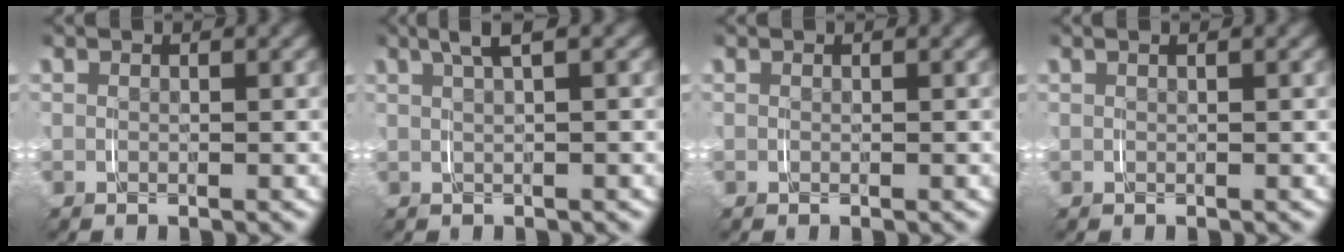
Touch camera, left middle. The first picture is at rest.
{"total": 3.4, "force": [2.3, 0.5, 2.4], "torque": [-0.036, 0.017, 0.032]}
{"total": 0.0}
{"total": 0.8, "force": [0.5, 0.0, 0.6], "torque": [-0.006, 0.007, 0.006]}